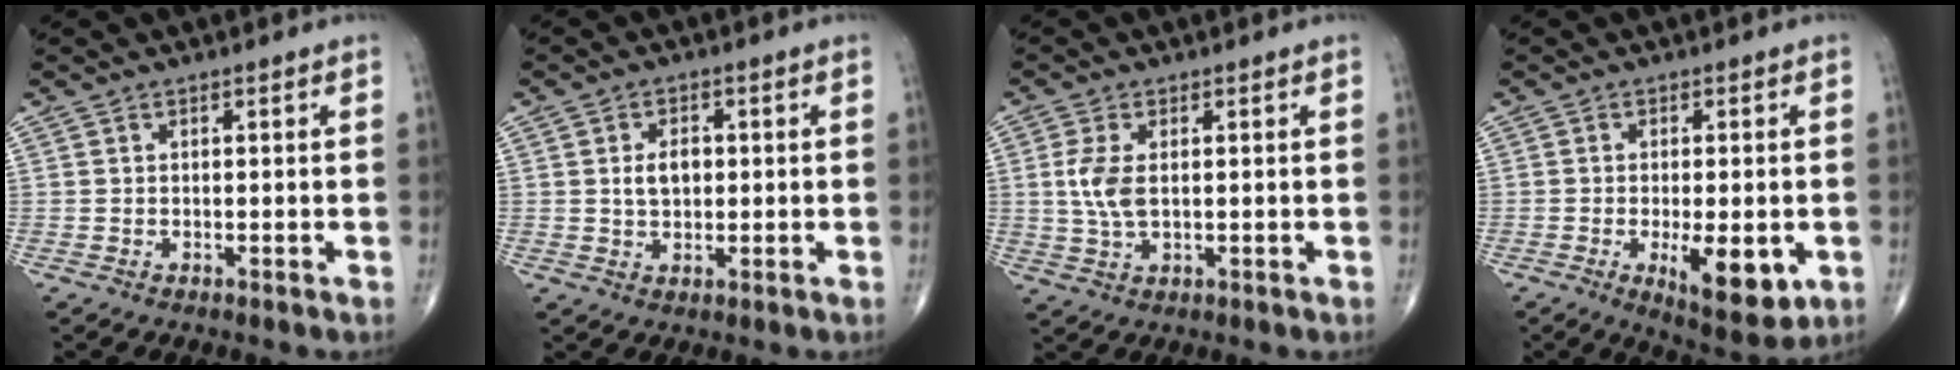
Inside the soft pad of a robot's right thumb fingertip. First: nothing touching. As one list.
[{"total": 4.4, "force": [0.4, 3.0, 3.2], "torque": [-0.046, 0.001, 0.008]}, {"total": 5.4, "force": [0.6, 2.8, 4.6], "torque": [-0.109, -0.002, 0.014]}, {"total": 10.7, "force": [-2.9, 4.1, 9.4], "torque": [-0.126, -0.018, -0.035]}]